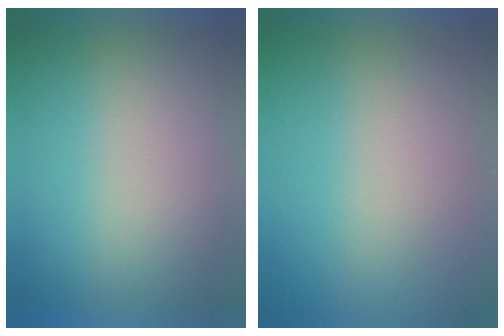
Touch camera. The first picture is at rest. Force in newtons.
{"total": 6.0}